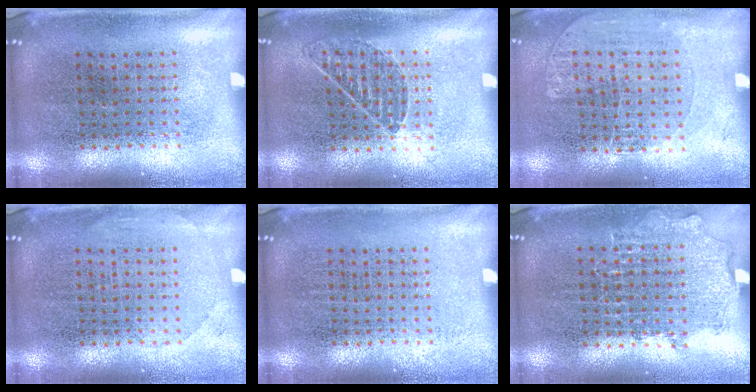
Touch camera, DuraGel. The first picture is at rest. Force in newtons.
{"total": 0.8, "press": 0.8, "slide": 0.1}
{"total": 1.1, "press": 0.9, "slide": 0.6}
{"total": 0.7, "press": 0.6, "slide": 0.1}
{"total": 0.0}
{"total": 0.9, "press": 0.9, "slide": 0.2}